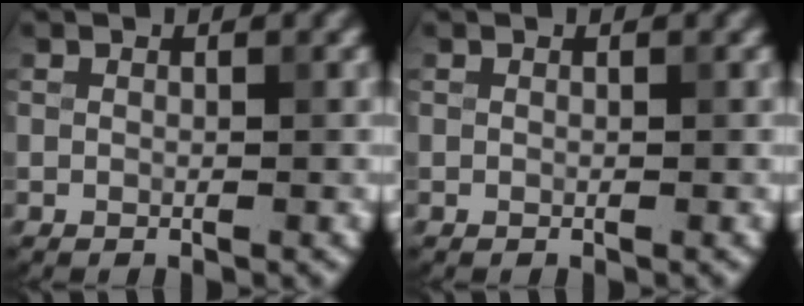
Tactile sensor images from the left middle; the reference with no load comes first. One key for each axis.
{"total": 0.0}